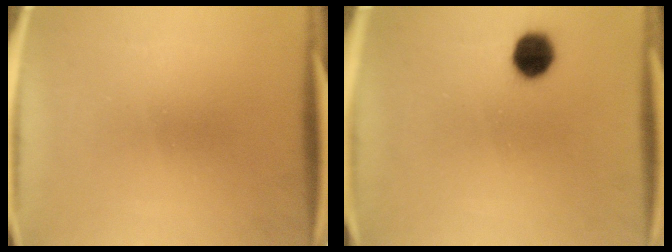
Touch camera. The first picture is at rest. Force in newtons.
{"total": 6.3}